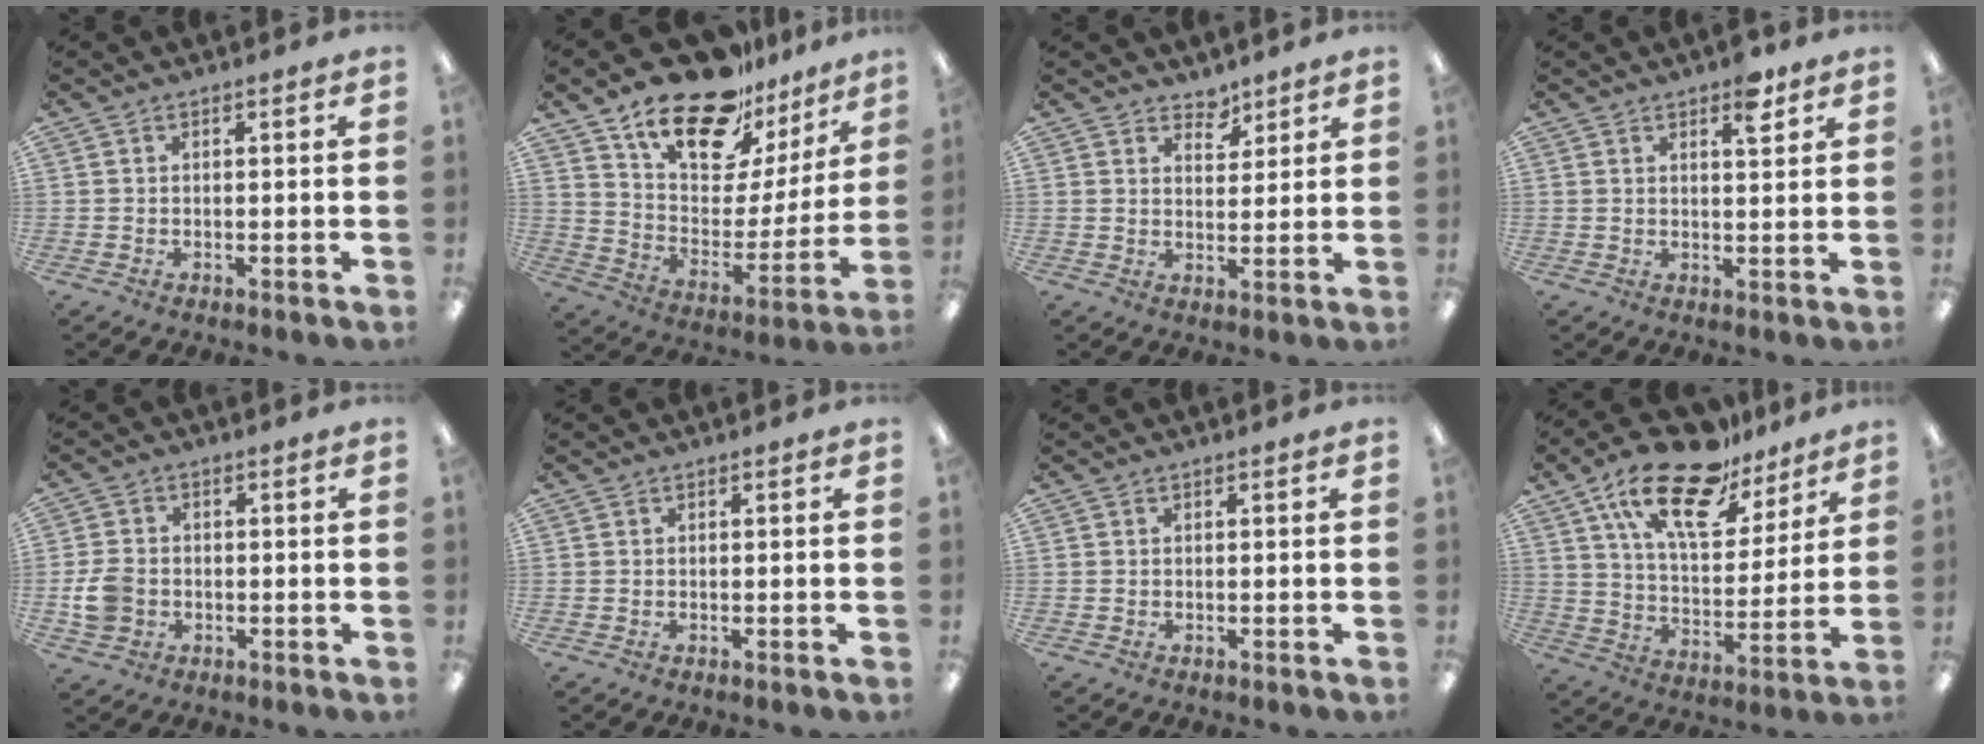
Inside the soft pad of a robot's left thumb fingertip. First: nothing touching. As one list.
[{"total": 21.8, "force": [16.8, 9.6, 10.1], "torque": [-0.179, -0.108, 0.297]}, {"total": 4.2, "force": [3.6, 2.1, 0.7], "torque": [0.002, -0.022, 0.065]}, {"total": 5.1, "force": [3.4, 1.7, 3.4], "torque": [-0.036, -0.016, 0.052]}, {"total": 6.2, "force": [-1.2, 5.1, 3.2], "torque": [-0.074, 0.009, -0.021]}, {"total": 0.0}, {"total": 0.0}, {"total": 21.0, "force": [14.1, 9.3, 12.4], "torque": [-0.219, -0.070, 0.246]}]